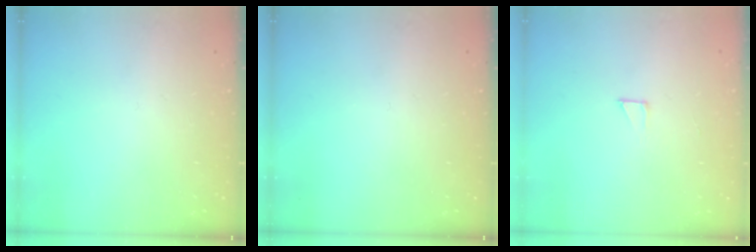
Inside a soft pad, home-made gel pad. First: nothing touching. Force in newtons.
{"total": 0.0}
{"total": 1.9, "press": 1.9, "slide": 0.1}